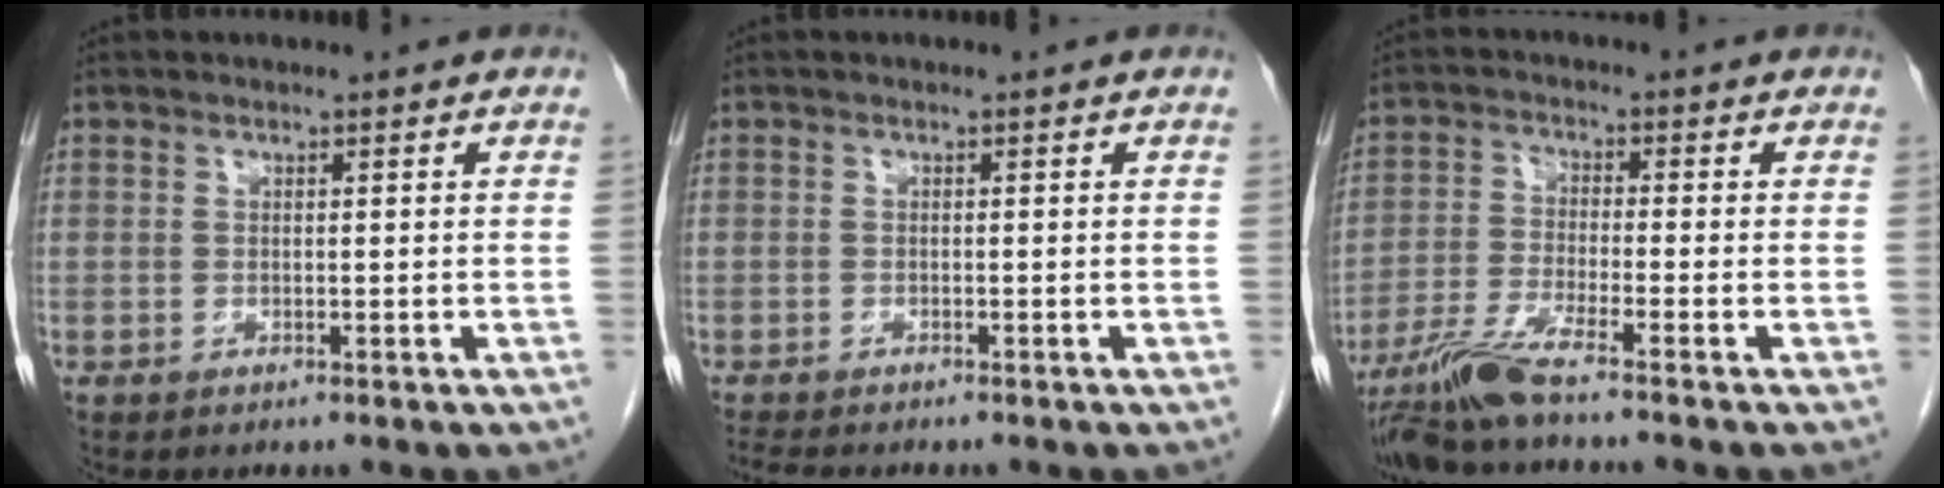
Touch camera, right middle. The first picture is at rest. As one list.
[{"total": 3.2, "force": [-3.0, 0.2, 1.3], "torque": [-0.023, -0.011, -0.049]}, {"total": 6.7, "force": [-5.6, -1.4, 3.5], "torque": [-0.076, -0.027, -0.108]}]